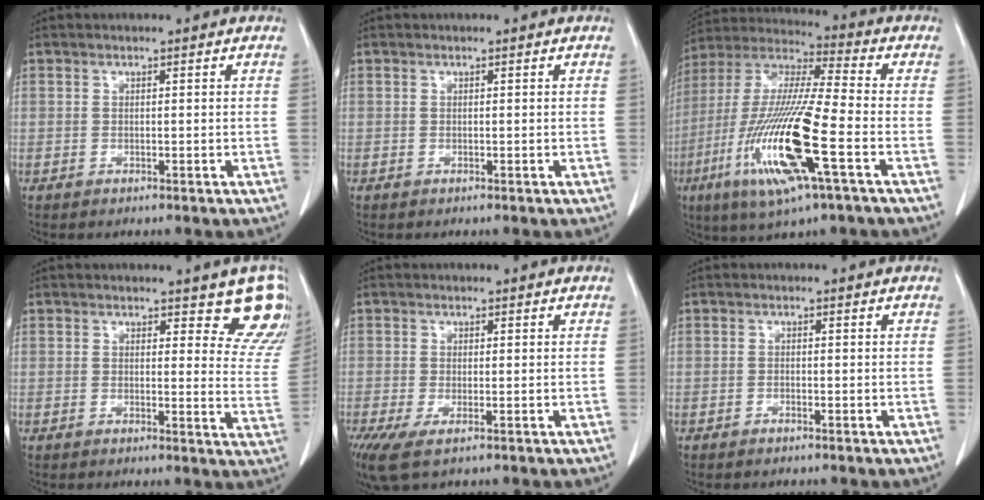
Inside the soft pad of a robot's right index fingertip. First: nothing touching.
{"total": 0.0}
{"total": 19.6, "force": [-6.5, 1.5, 18.4], "torque": [-0.396, -0.027, -0.124]}
{"total": 8.5, "force": [6.8, 3.4, 3.7], "torque": [-0.005, -0.033, 0.050]}
{"total": 6.2, "force": [-3.4, 2.1, 4.8], "torque": [-0.094, -0.021, -0.059]}
{"total": 0.5, "force": [-0.4, 0.1, 0.2], "torque": [-0.006, 0.000, -0.004]}